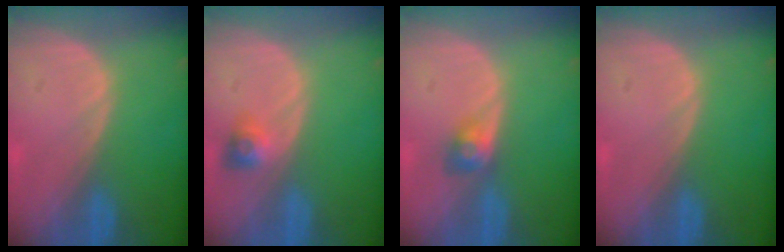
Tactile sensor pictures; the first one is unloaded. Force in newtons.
{"total": 3.0, "press": 2.7, "slide": 1.3}
{"total": 3.0, "press": 2.6, "slide": 1.5}
{"total": 0.0}